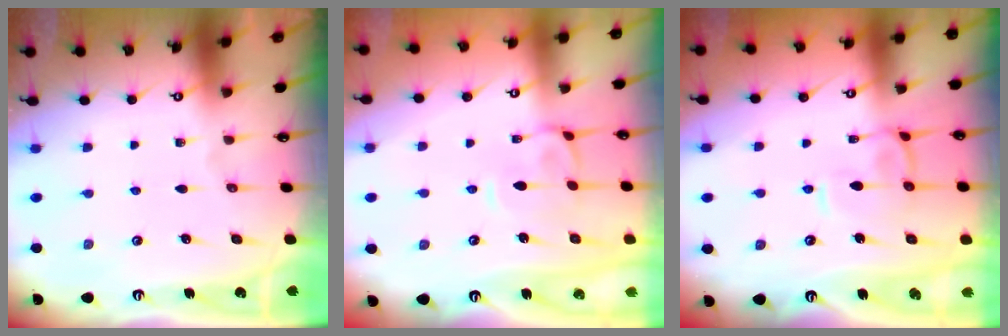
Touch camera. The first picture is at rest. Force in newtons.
{"total": 0.9, "press": 0.3, "slide": 0.8}
{"total": 2.8, "press": 2.7, "slide": 0.7}